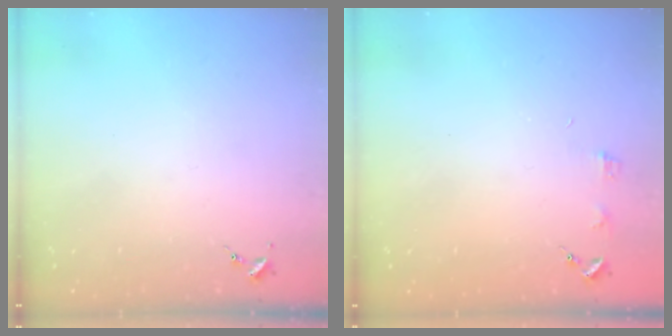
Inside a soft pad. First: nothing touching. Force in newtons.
{"total": 4.1, "press": 4.1, "slide": 0.4}